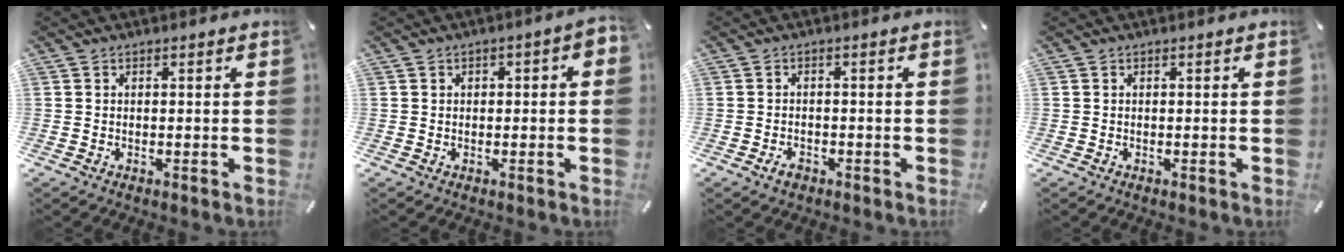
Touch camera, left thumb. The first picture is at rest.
{"total": 2.0, "force": [-0.5, 1.2, 1.5], "torque": [-0.026, 0.008, -0.011]}
{"total": 2.4, "force": [-1.5, 1.4, 1.3], "torque": [-0.030, 0.003, -0.030]}
{"total": 0.0}